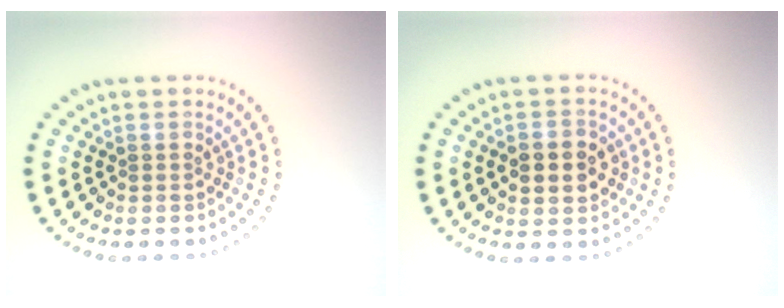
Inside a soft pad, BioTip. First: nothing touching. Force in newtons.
{"total": 2.9, "press": 2.9, "slide": 0.1}